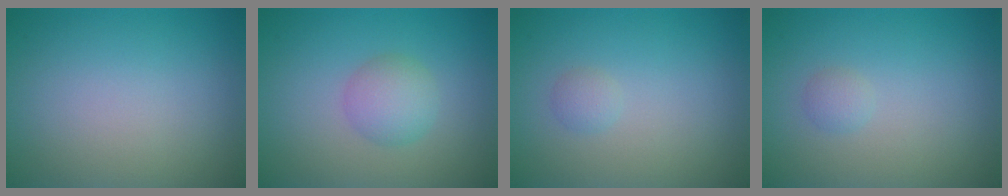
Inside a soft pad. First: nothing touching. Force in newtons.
{"total": 2.6, "press": 2.6, "slide": 0.1}
{"total": 0.9, "press": 0.9, "slide": 0.0}
{"total": 0.9, "press": 0.9, "slide": 0.0}